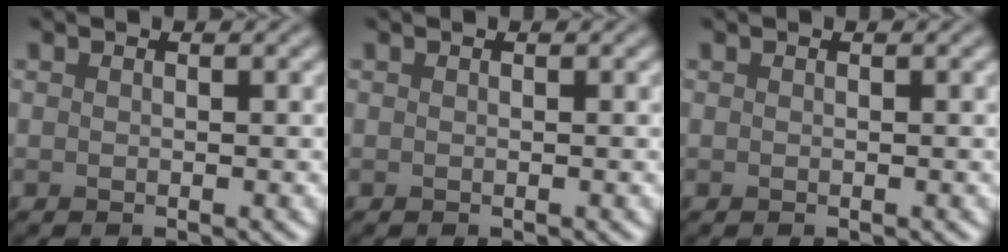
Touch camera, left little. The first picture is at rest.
{"total": 0.0}
{"total": 0.0}